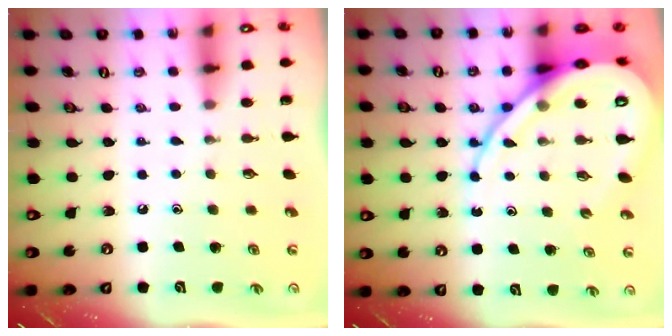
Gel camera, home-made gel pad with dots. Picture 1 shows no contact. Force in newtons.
{"total": 16.8, "press": 16.7, "slide": 1.8}